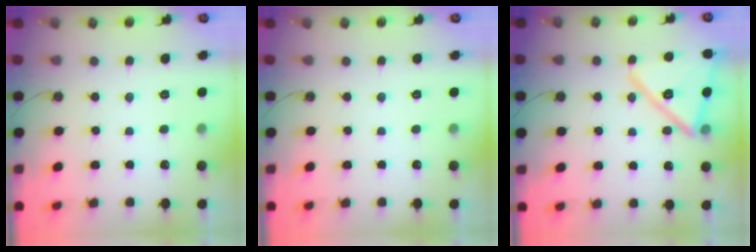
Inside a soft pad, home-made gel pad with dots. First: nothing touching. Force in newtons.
{"total": 0.0}
{"total": 17.0, "press": 17.0, "slide": 1.3}